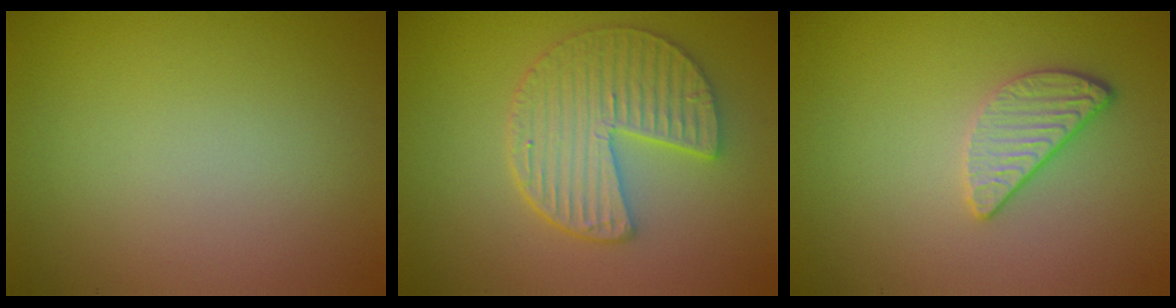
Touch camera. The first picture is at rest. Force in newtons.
{"total": 5.2, "press": 4.4, "slide": 2.8}
{"total": 2.4, "press": 2.1, "slide": 1.1}